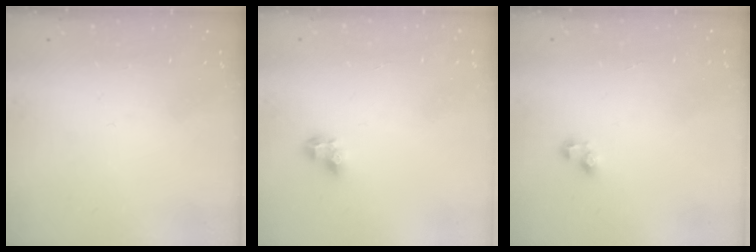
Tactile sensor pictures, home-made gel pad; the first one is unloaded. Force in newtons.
{"total": 5.2, "press": 5.2, "slide": 0.4}
{"total": 2.0, "press": 2.0, "slide": 0.3}